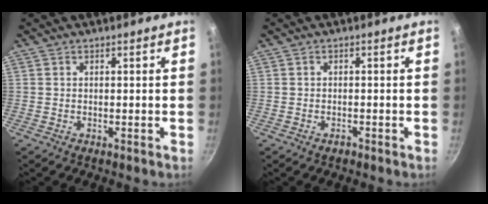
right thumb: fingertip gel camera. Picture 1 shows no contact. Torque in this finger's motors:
{"motor_torque": [-0.21, 0.04, -0.50, 0.21, 0.04]}